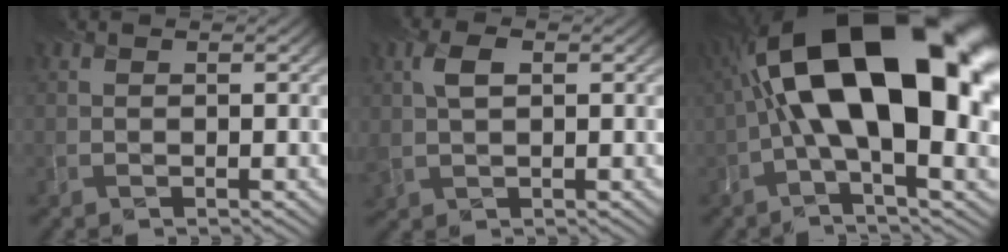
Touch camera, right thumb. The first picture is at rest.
{"total": 3.5, "force": [0.8, 1.9, 2.8], "torque": [-0.074, 0.001, 0.019]}
{"total": 20.5, "force": [3.2, 9.2, 18.0], "torque": [-0.321, 0.010, 0.057]}